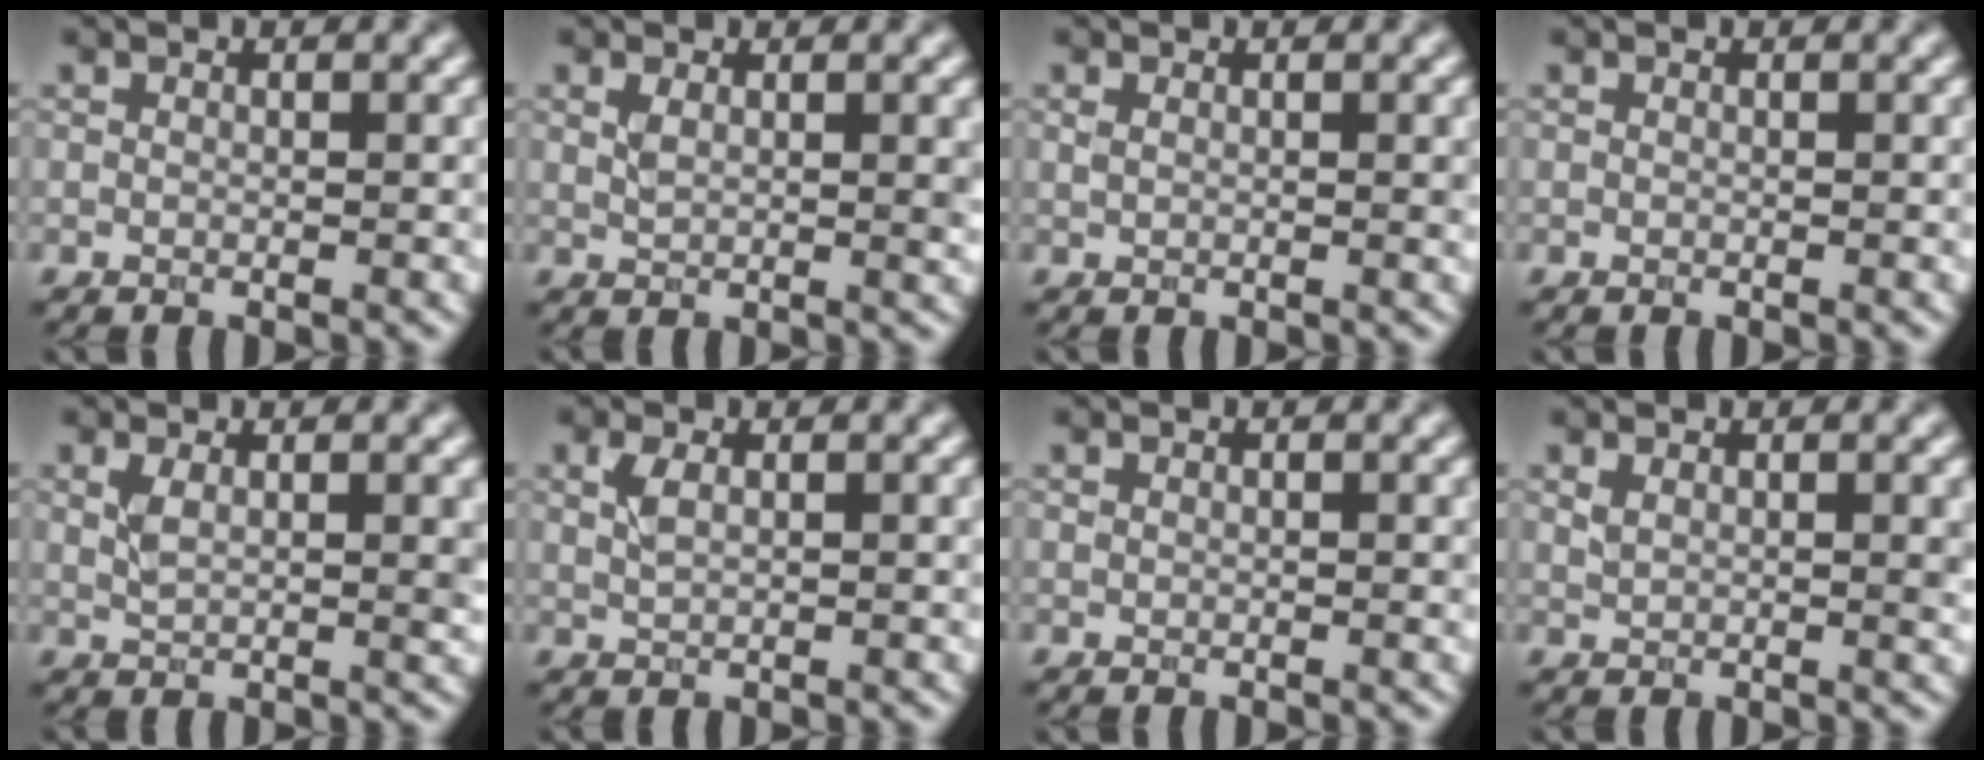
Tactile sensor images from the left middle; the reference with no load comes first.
{"total": 2.4, "force": [0.9, 0.9, 2.1], "torque": [-0.040, -0.002, 0.020]}
{"total": 1.5, "force": [0.5, 0.6, 1.2], "torque": [-0.021, -0.002, 0.011]}
{"total": 0.0}
{"total": 3.1, "force": [1.0, 1.1, 2.7], "torque": [-0.051, -0.004, 0.022]}
{"total": 2.0, "force": [0.8, 0.8, 1.6], "torque": [-0.037, 0.001, 0.018]}
{"total": 0.6, "force": [0.3, 0.4, 0.4], "torque": [-0.007, -0.001, 0.007]}
{"total": 2.4, "force": [1.1, 0.9, 1.9], "torque": [-0.033, -0.001, 0.022]}